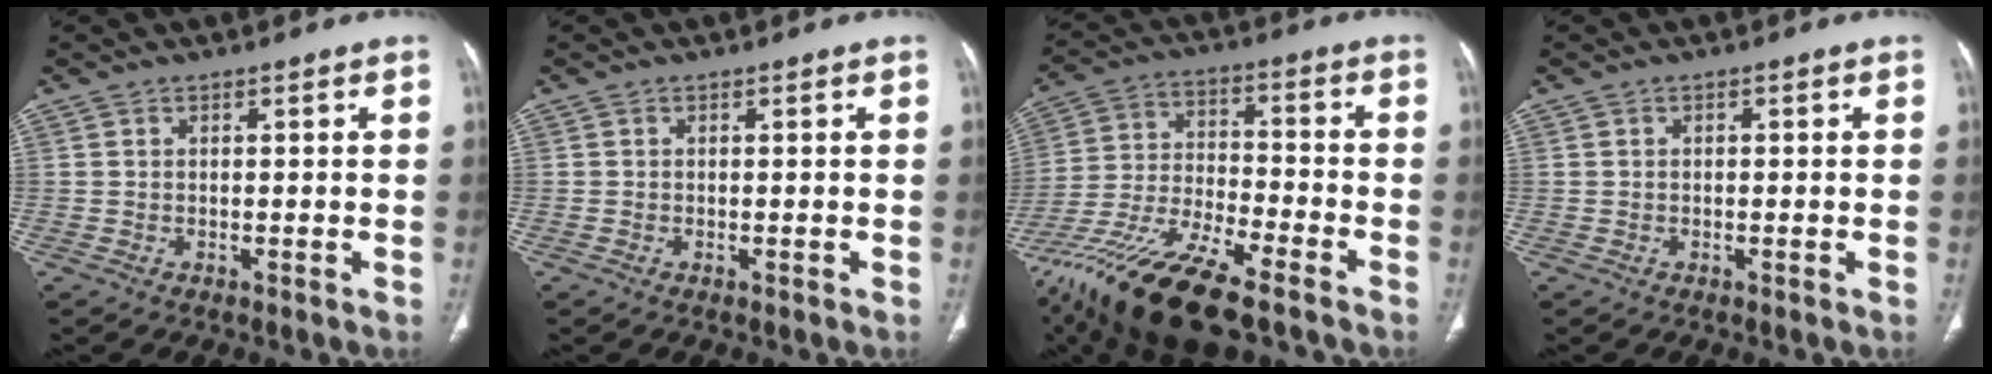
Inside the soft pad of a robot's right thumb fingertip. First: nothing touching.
{"total": 0.0}
{"total": 19.2, "force": [-13.6, 5.2, 12.5], "torque": [-0.263, 0.023, -0.252]}
{"total": 0.0}